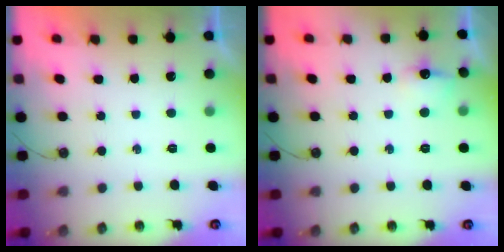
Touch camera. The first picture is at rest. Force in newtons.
{"total": 7.4, "press": 7.3, "slide": 0.9}